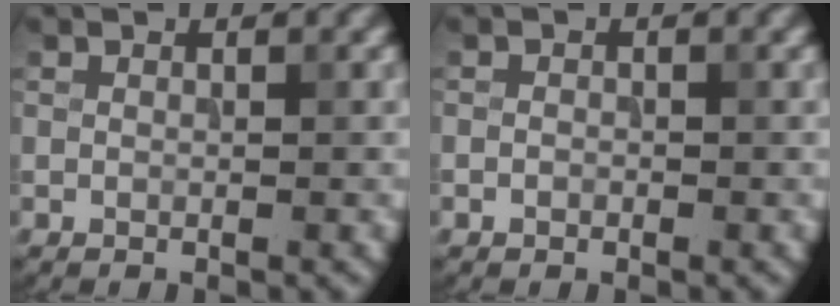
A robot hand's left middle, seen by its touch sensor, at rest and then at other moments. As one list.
[{"total": 0.6, "force": [-0.3, 0.5, 0.2], "torque": [-0.001, -0.002, -0.007]}]